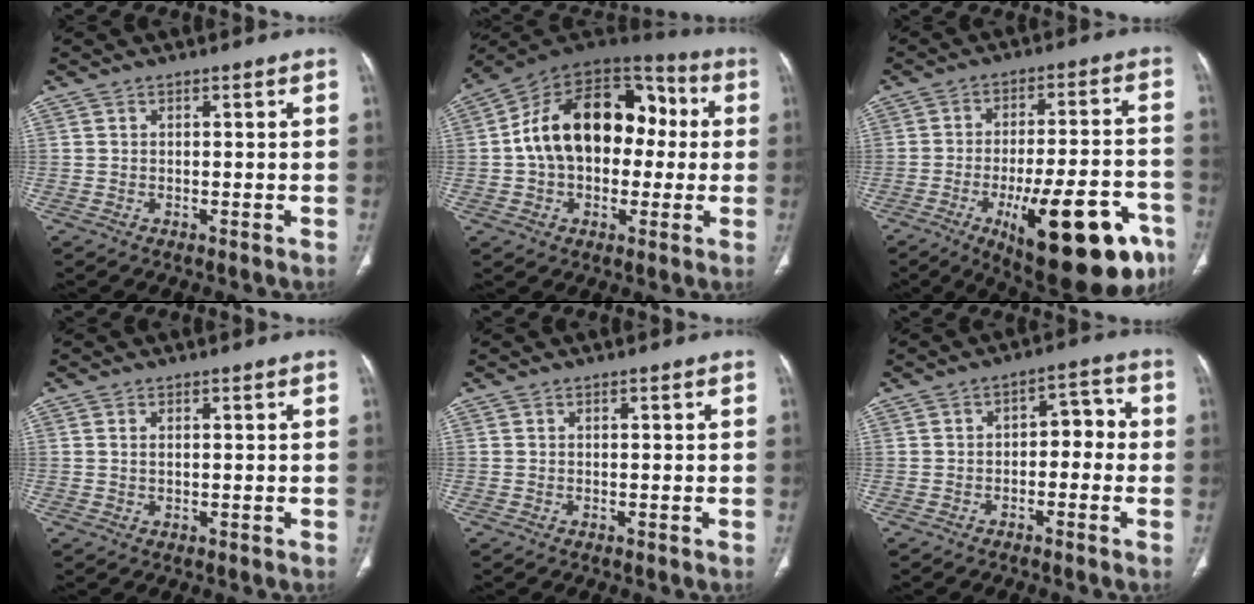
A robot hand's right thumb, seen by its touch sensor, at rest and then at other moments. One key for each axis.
{"total": 22.2, "fx": 1.2, "fy": 14.9, "fz": 16.3, "tx": -0.241, "ty": 0.048, "tz": 0.014}
{"total": 24.7, "fx": -11.4, "fy": 8.5, "fz": 20.1, "tx": -0.233, "ty": 0.048, "tz": -0.152}
{"total": 0.8, "fx": 0.3, "fy": 0.4, "fz": 0.7, "tx": -0.017, "ty": 0.004, "tz": 0.009}
{"total": 0.0}
{"total": 5.6, "fx": -1.0, "fy": 3.4, "fz": 4.3, "tx": -0.036, "ty": 0.034, "tz": -0.022}